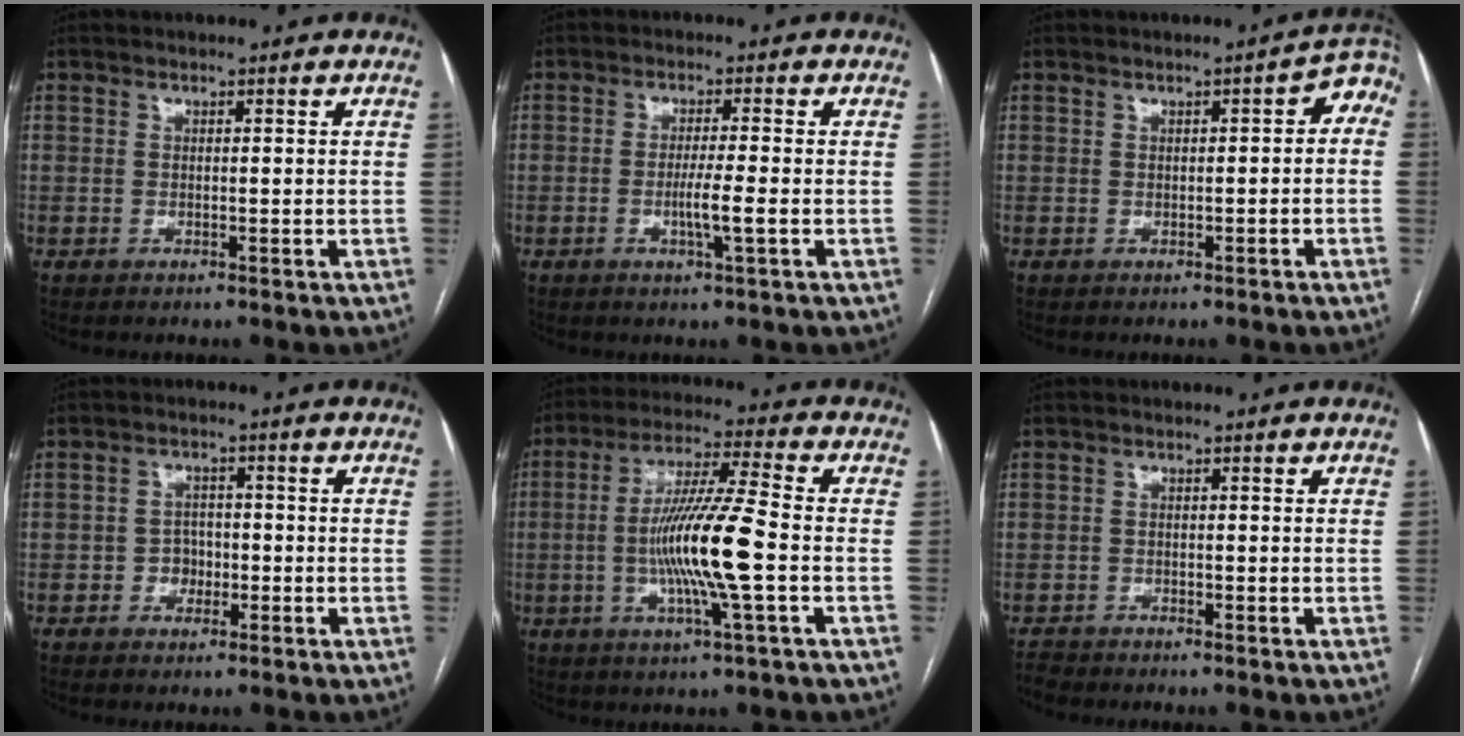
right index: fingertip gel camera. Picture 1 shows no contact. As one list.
[{"total": 3.9, "force": [-1.1, -0.4, 3.7], "torque": [-0.070, -0.007, -0.020]}, {"total": 3.9, "force": [0.6, 1.8, 3.4], "torque": [-0.031, 0.023, 0.004]}, {"total": 2.9, "force": [-0.9, 2.4, 1.3], "torque": [-0.012, 0.009, -0.015]}, {"total": 13.0, "force": [-2.2, -0.2, 12.9], "torque": [-0.247, -0.005, -0.047]}, {"total": 1.3, "force": [-1.3, 0.2, -0.3], "torque": [0.002, -0.006, -0.024]}]